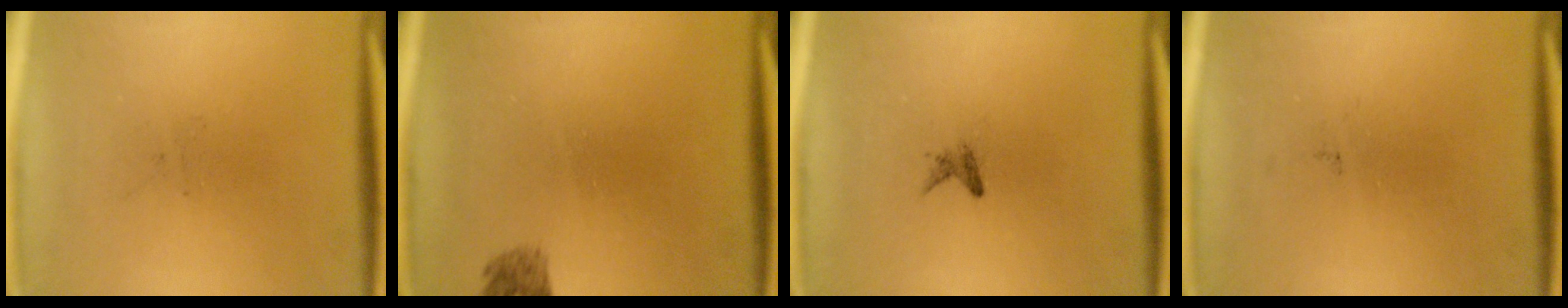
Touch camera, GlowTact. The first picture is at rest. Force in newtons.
{"total": 1.4}
{"total": 0.9}
{"total": 0.0}